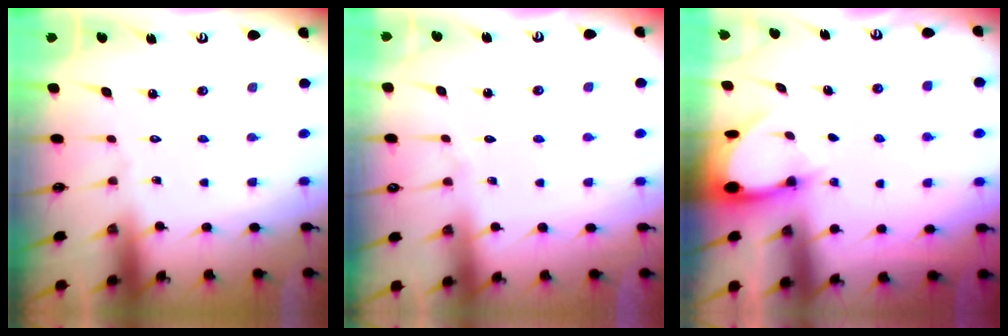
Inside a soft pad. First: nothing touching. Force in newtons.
{"total": 5.4, "press": 5.4, "slide": 0.8}
{"total": 3.3, "press": 3.3, "slide": 0.3}